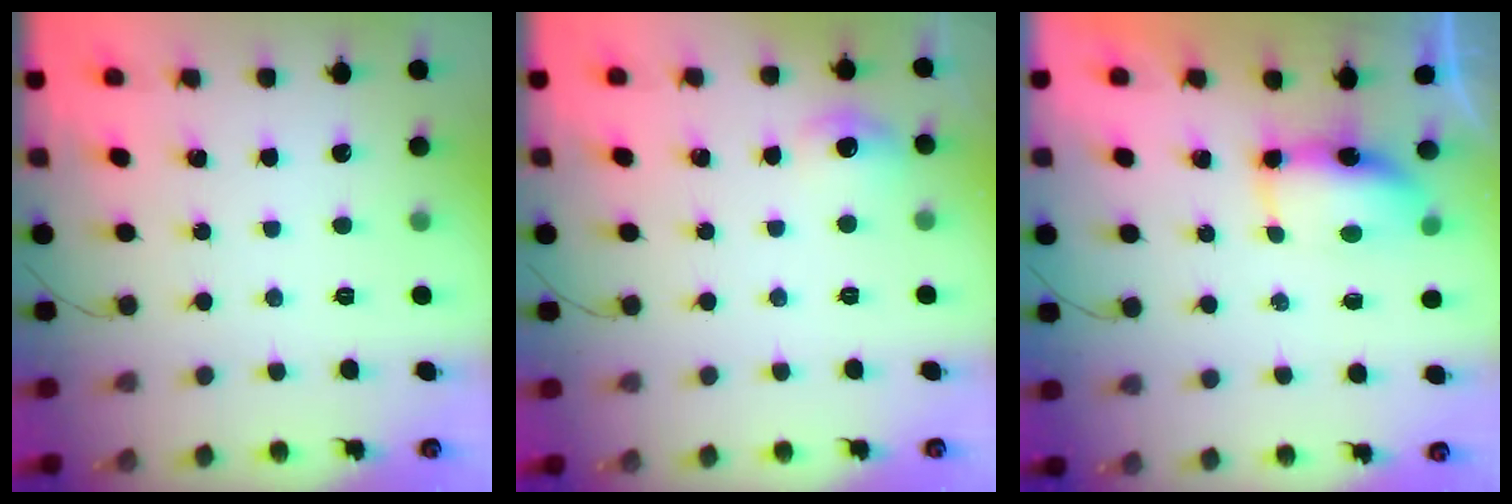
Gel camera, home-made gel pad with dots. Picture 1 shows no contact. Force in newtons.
{"total": 6.1, "press": 5.9, "slide": 1.6}
{"total": 13.2, "press": 8.8, "slide": 9.9}